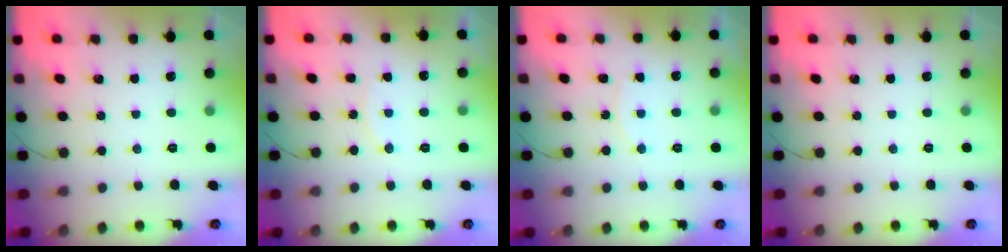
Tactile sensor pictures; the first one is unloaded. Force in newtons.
{"total": 5.5, "press": 5.5, "slide": 0.7}
{"total": 7.7, "press": 7.7, "slide": 0.7}
{"total": 0.0}